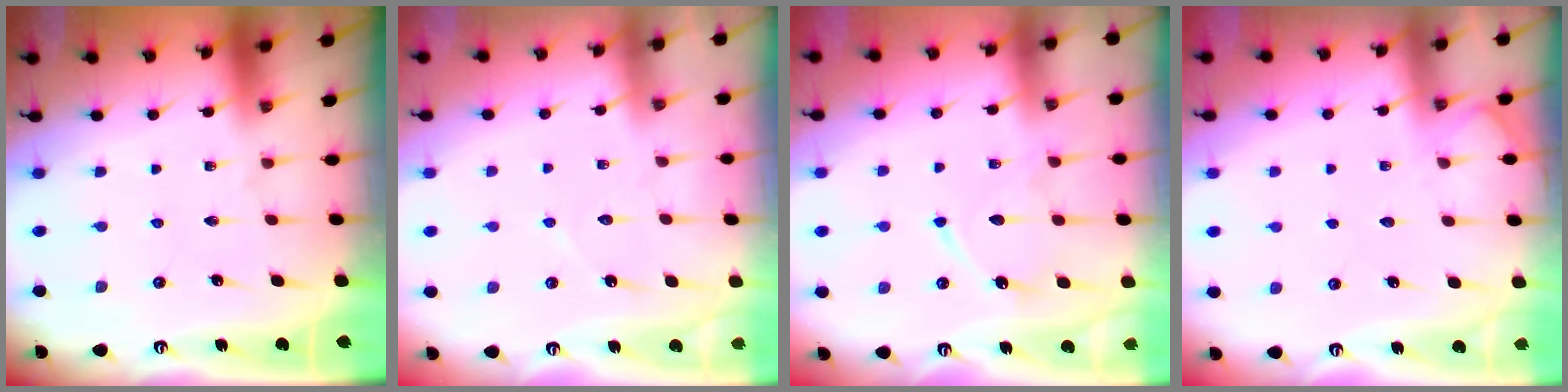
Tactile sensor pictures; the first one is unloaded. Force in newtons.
{"total": 4.5, "press": 4.5, "slide": 0.4}
{"total": 9.9, "press": 9.9, "slide": 0.9}
{"total": 4.3, "press": 4.2, "slide": 0.4}